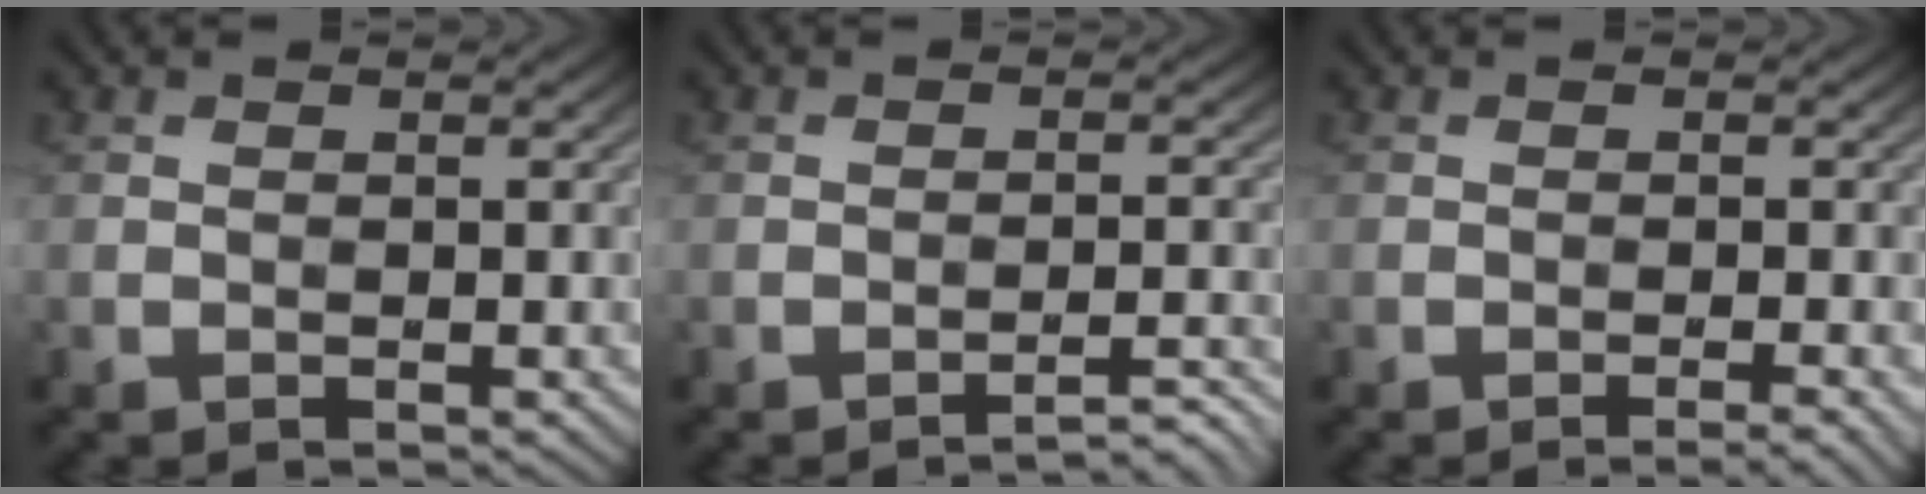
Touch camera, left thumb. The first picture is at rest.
{"total": 3.0, "force": [-2.6, 0.2, 1.5], "torque": [-0.018, 0.014, -0.042]}
{"total": 1.8, "force": [-1.0, 0.3, 1.5], "torque": [-0.019, 0.004, -0.019]}